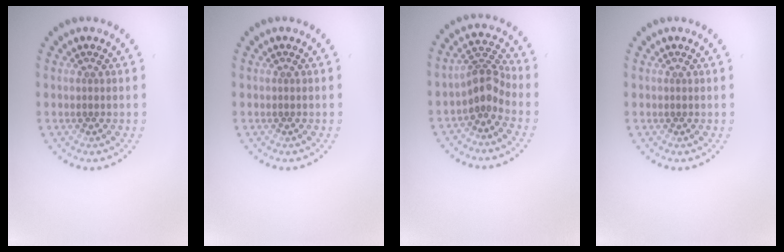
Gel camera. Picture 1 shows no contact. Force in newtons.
{"total": 0.0}
{"total": 2.9, "press": 2.1, "slide": 1.9}
{"total": 0.0}